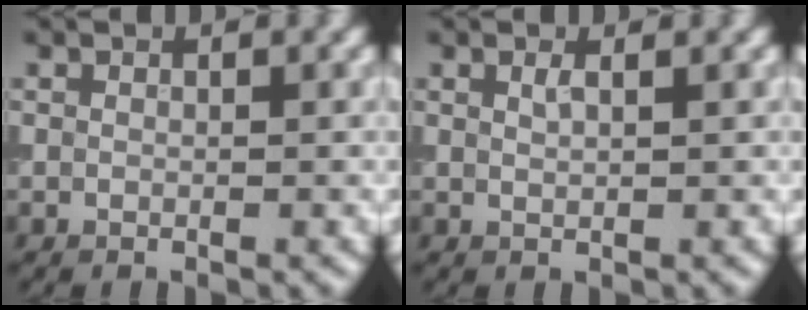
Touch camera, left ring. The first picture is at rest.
{"total": 0.8, "force": [0.6, 0.2, 0.5], "torque": [-0.010, 0.001, 0.010]}